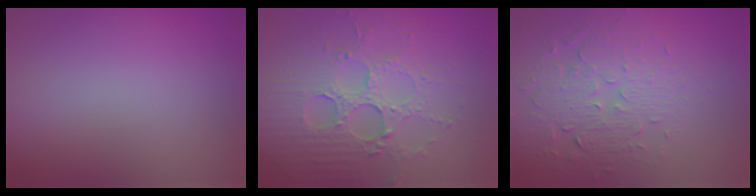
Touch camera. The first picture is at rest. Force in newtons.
{"total": 5.1, "press": 4.5, "slide": 2.3}
{"total": 5.4, "press": 3.7, "slide": 3.9}